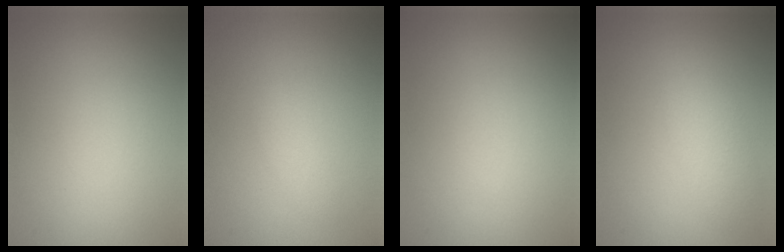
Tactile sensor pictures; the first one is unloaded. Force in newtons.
{"total": 1.0, "press": 1.0, "slide": 0.0}
{"total": 0.0}
{"total": 2.6, "press": 2.6, "slide": 0.1}